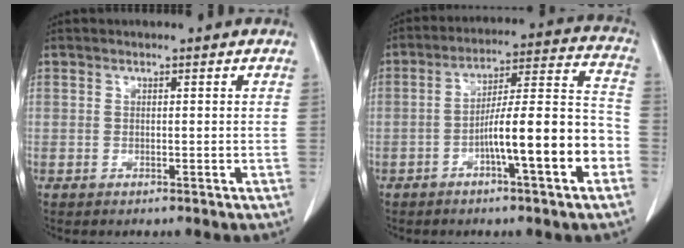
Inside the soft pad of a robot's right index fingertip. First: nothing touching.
{"total": 13.4, "force": [-4.9, 1.0, 12.4], "torque": [-0.190, 0.023, -0.073]}